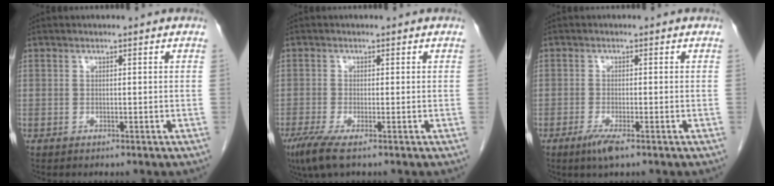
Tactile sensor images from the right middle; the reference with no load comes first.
{"total": 4.1, "force": [-2.3, 0.4, 3.3], "torque": [-0.071, -0.017, -0.045]}
{"total": 3.1, "force": [-1.9, 0.3, 2.4], "torque": [-0.050, -0.008, -0.035]}